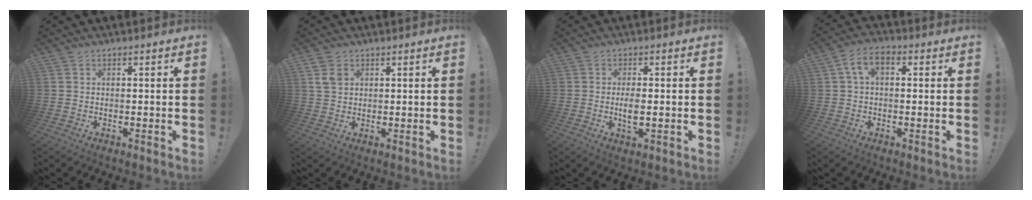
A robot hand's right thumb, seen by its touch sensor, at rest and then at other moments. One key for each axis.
{"total": 3.8, "fx": 1.7, "fy": 2.7, "fz": 2.2, "tx": -0.034, "ty": 0.001, "tz": 0.033}
{"total": 4.4, "fx": -0.5, "fy": 1.5, "fz": 4.1, "tx": -0.074, "ty": -0.008, "tz": -0.015}
{"total": 6.0, "fx": 1.1, "fy": 3.2, "fz": 4.9, "tx": -0.089, "ty": 0.003, "tz": 0.019}